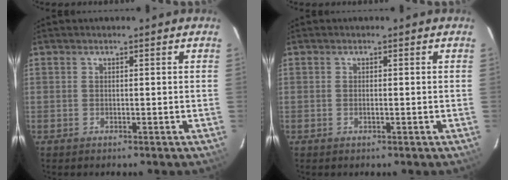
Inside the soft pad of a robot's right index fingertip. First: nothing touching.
{"total": 0.7, "force": [-0.2, 0.0, 0.7], "torque": [-0.012, 0.002, -0.003]}